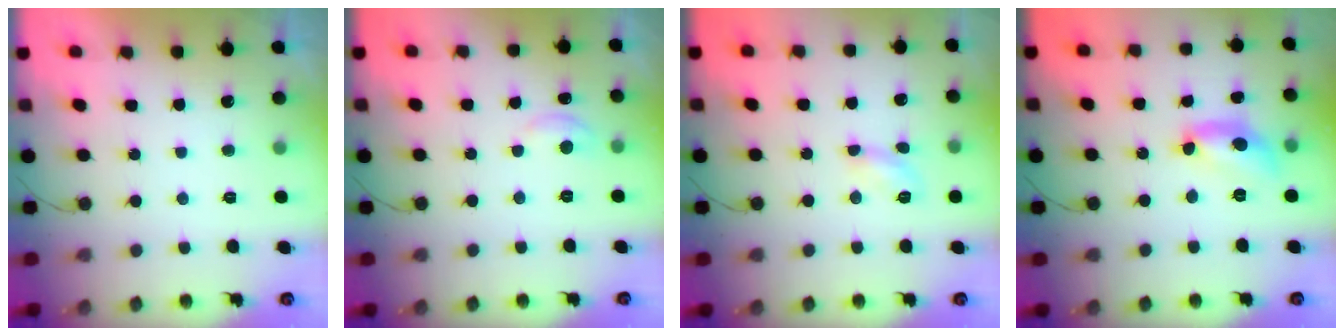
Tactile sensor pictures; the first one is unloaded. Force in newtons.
{"total": 3.8, "press": 3.8, "slide": 0.4}
{"total": 5.0, "press": 5.0, "slide": 0.5}
{"total": 13.3, "press": 13.2, "slide": 0.9}